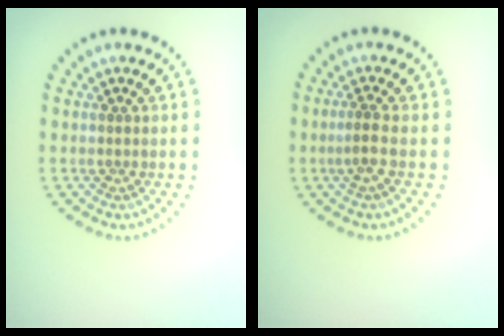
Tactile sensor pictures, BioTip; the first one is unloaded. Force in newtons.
{"total": 1.7, "press": 1.3, "slide": 1.1}